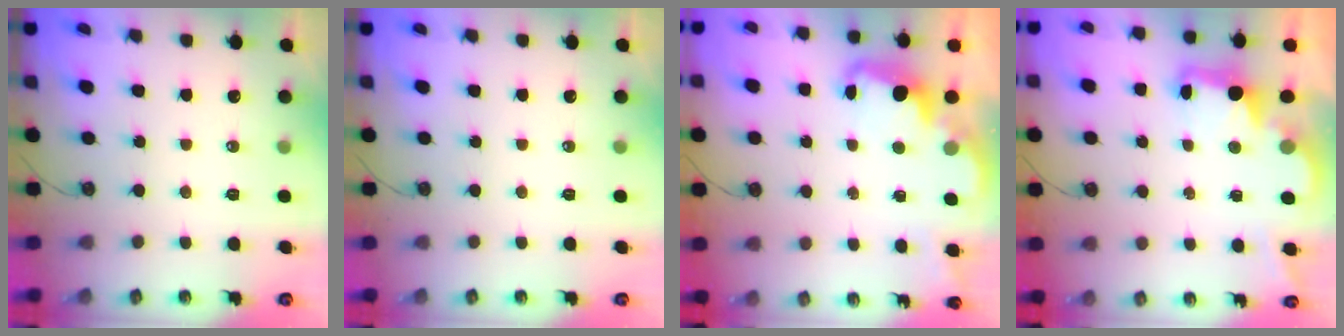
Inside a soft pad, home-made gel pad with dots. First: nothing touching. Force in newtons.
{"total": 0.0}
{"total": 2.7, "press": 2.6, "slide": 0.7}
{"total": 3.0, "press": 2.9, "slide": 0.6}